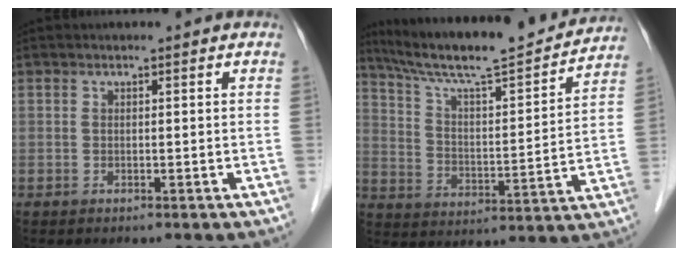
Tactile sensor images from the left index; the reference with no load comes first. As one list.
[{"total": 20.3, "force": [18.3, 1.2, 8.8], "torque": [-0.153, -0.002, 0.281]}]